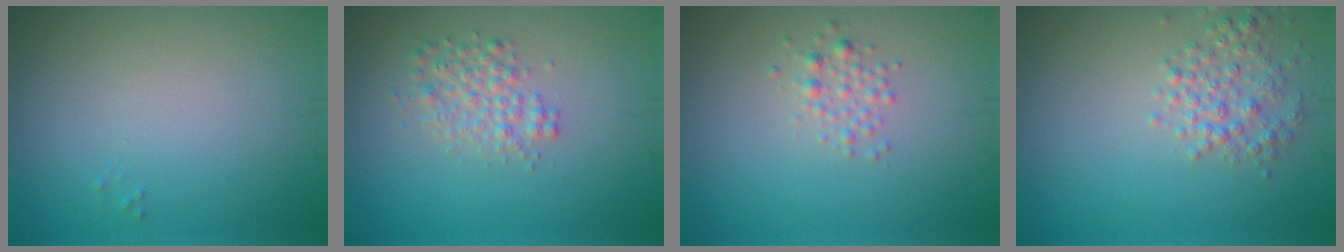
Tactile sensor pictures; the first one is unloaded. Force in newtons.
{"total": 2.5, "press": 2.5, "slide": 0.1}
{"total": 1.4, "press": 1.4, "slide": 0.1}
{"total": 2.8, "press": 2.8, "slide": 0.1}